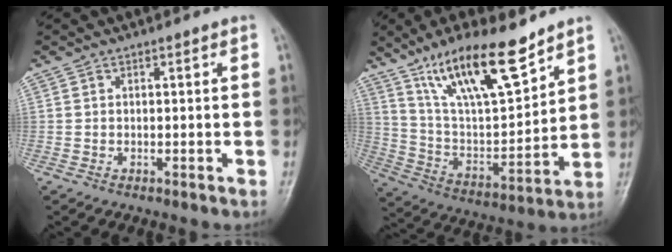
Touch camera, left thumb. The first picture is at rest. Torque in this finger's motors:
{"motor_torque": [0.25, 0.29, 1.47, -1.30, 0.44]}